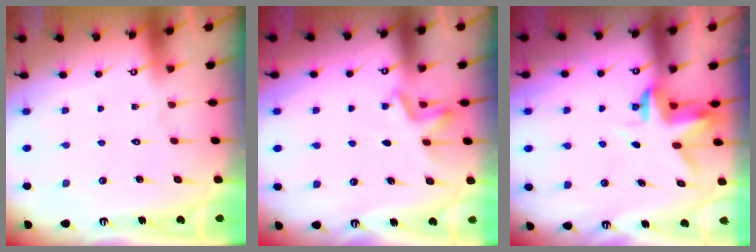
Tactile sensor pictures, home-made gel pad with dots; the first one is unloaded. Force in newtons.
{"total": 5.0, "press": 4.6, "slide": 1.9}
{"total": 3.2, "press": 3.2, "slide": 0.3}